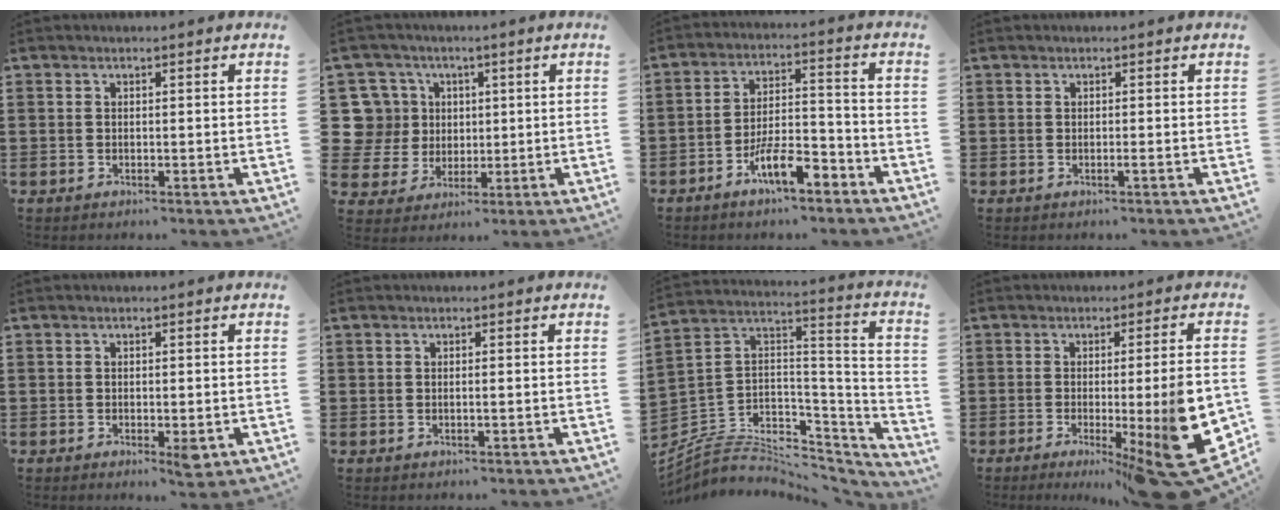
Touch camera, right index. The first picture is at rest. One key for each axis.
{"total": 9.4, "fx": 2.2, "fy": 8.8, "fz": 2.5, "tx": -0.105, "ty": 0.009, "tz": 0.045}
{"total": 8.3, "fx": -5.4, "fy": 2.4, "fz": 5.8, "tx": -0.110, "ty": 0.008, "tz": -0.099}
{"total": 0.6, "fx": -0.3, "fy": -0.1, "fz": 0.6, "tx": -0.010, "ty": -0.003, "tz": -0.005}
{"total": 2.3, "fx": -0.7, "fy": 0.8, "fz": 2.0, "tx": -0.043, "ty": -0.005, "tz": -0.013}
{"total": 0.5, "fx": -0.1, "fy": 0.0, "fz": 0.5, "tx": -0.008, "ty": -0.003, "tz": -0.002}
{"total": 5.4, "fx": -3.1, "fy": 3.9, "fz": 2.1, "tx": -0.056, "ty": -0.018, "tz": -0.060}
{"total": 12.5, "fx": -3.5, "fy": 1.4, "fz": 11.9, "tx": -0.166, "ty": -0.022, "tz": -0.050}